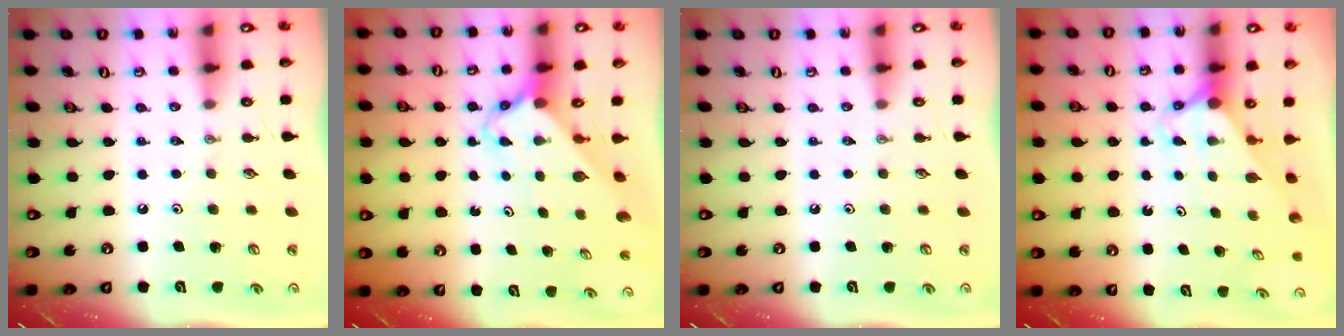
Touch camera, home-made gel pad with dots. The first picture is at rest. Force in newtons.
{"total": 2.7, "press": 2.7, "slide": 0.2}
{"total": 0.0}
{"total": 2.9, "press": 2.9, "slide": 0.0}